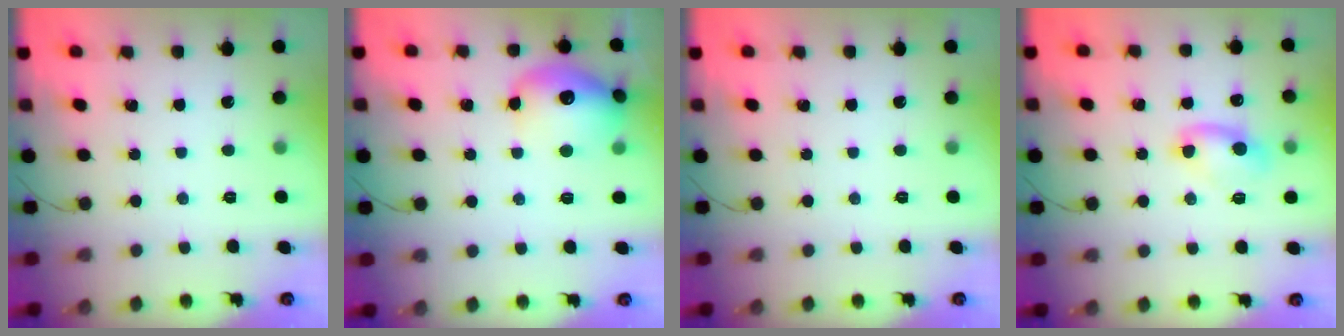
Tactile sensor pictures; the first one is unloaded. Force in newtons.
{"total": 14.5, "press": 14.4, "slide": 1.5}
{"total": 0.0}
{"total": 5.9, "press": 5.7, "slide": 1.4}